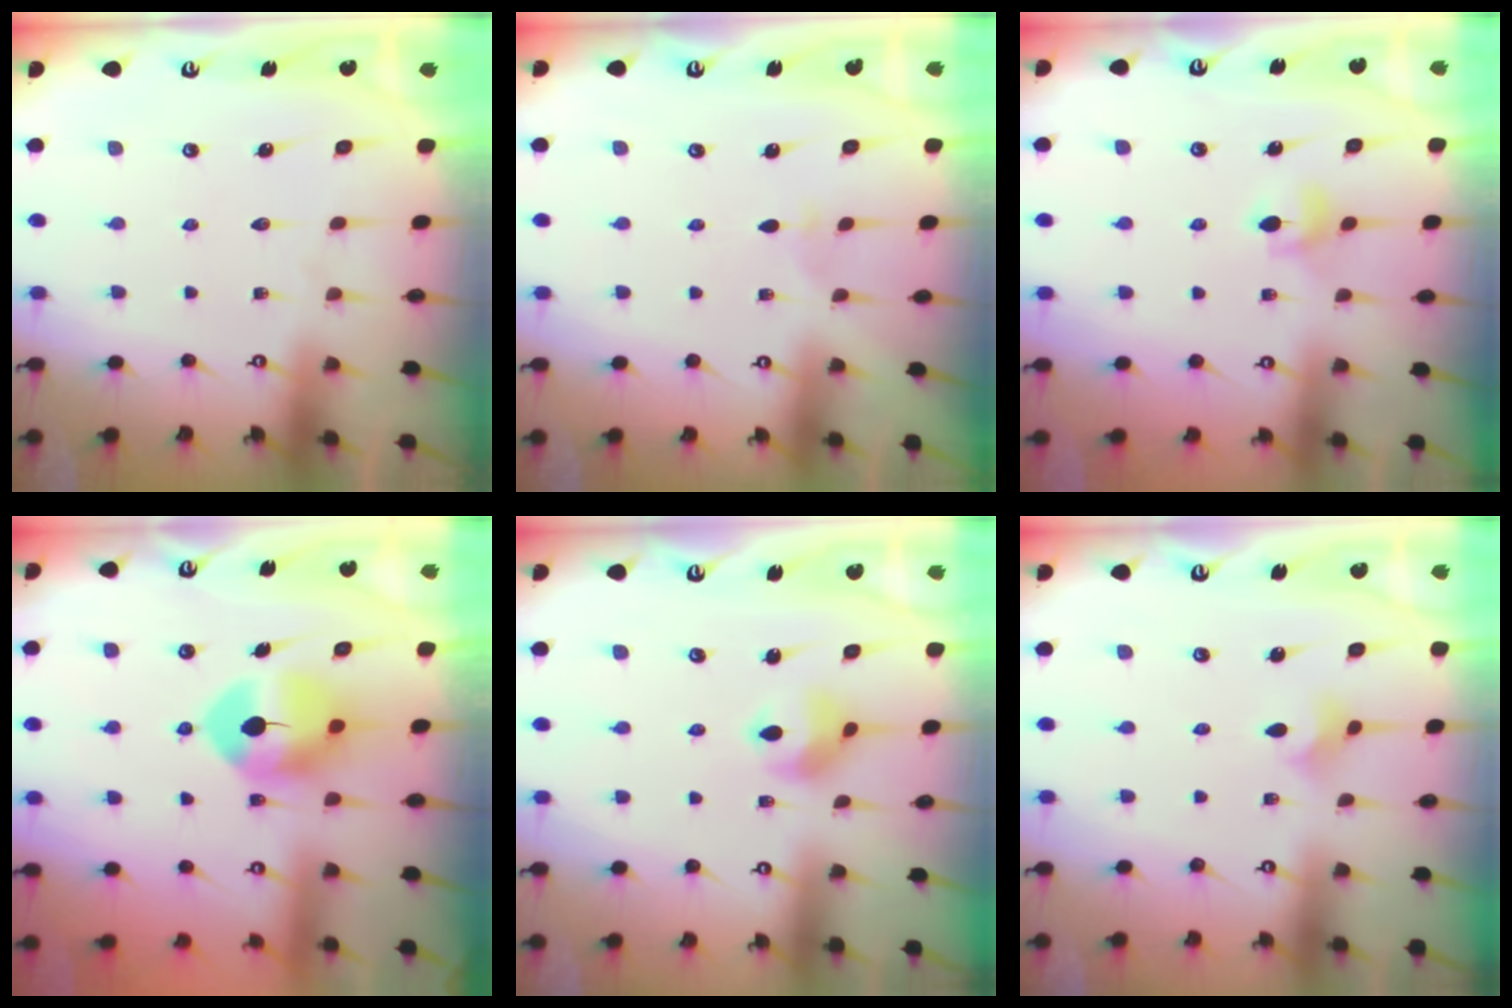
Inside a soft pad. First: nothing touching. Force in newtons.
{"total": 1.6, "press": 1.6, "slide": 0.4}
{"total": 4.9, "press": 4.9, "slide": 0.5}
{"total": 8.5, "press": 8.3, "slide": 1.4}
{"total": 8.3, "press": 8.1, "slide": 1.4}
{"total": 3.8, "press": 3.7, "slide": 0.7}